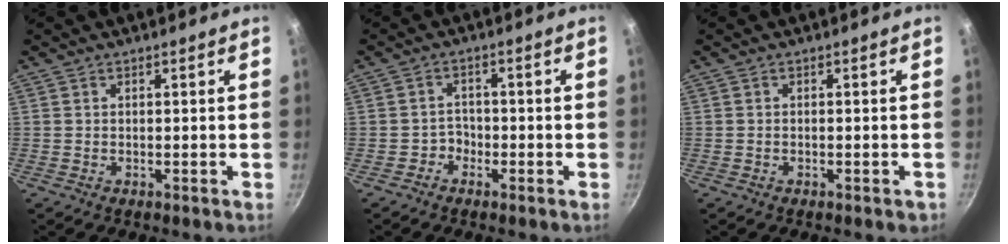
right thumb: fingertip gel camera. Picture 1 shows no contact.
{"total": 2.3, "force": [-1.4, 1.7, 0.4], "torque": [0.017, 0.017, -0.023]}
{"total": 1.1, "force": [-0.6, 0.5, 0.7], "torque": [-0.011, 0.009, -0.006]}